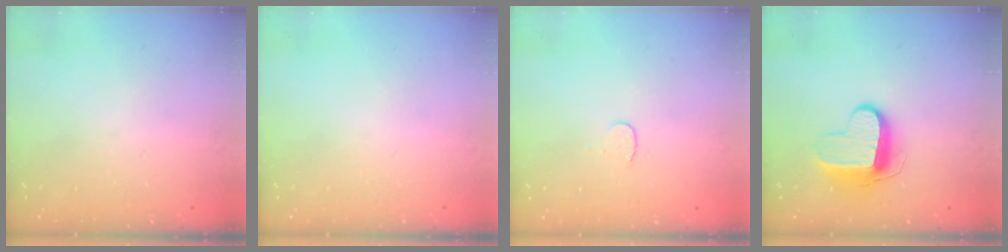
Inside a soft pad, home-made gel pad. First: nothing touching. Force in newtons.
{"total": 0.0}
{"total": 3.5, "press": 3.5, "slide": 0.4}
{"total": 10.3, "press": 10.3, "slide": 1.0}